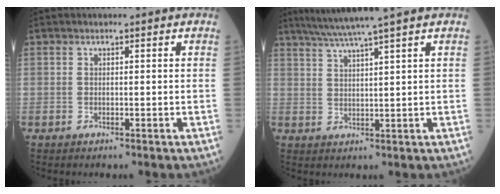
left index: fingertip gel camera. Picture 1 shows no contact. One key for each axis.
{"total": 6.8, "fx": 5.5, "fy": -1.8, "fz": 3.6, "tx": -0.061, "ty": 0.011, "tz": 0.097}